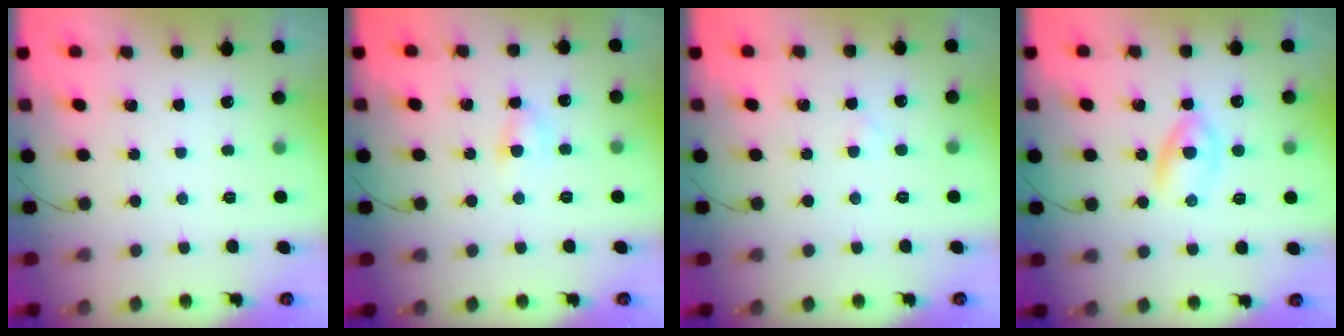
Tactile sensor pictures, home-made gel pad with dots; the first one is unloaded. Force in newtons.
{"total": 4.5, "press": 4.3, "slide": 1.3}
{"total": 1.0, "press": 0.7, "slide": 0.6}
{"total": 3.0, "press": 2.7, "slide": 1.4}